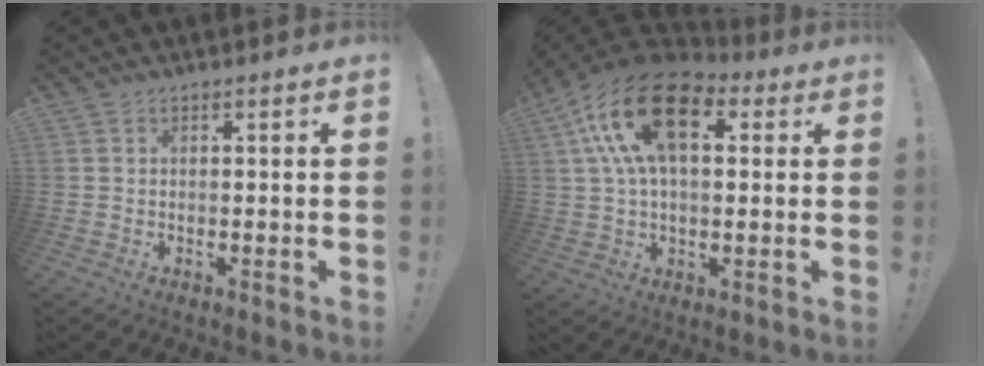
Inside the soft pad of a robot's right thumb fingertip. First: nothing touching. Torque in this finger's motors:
{"motor_torque": [1.42, 3.59, 1.27, -0.55, 0.23]}